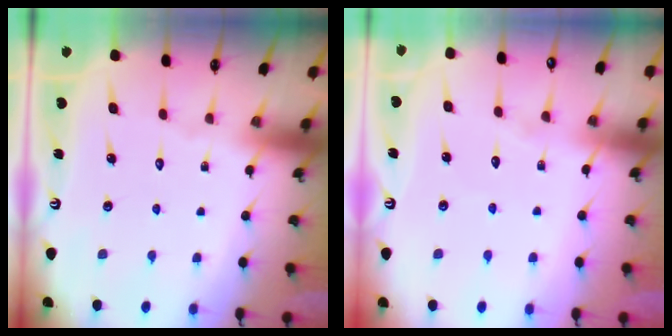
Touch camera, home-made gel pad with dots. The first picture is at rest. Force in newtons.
{"total": 3.0, "press": 3.0, "slide": 0.3}